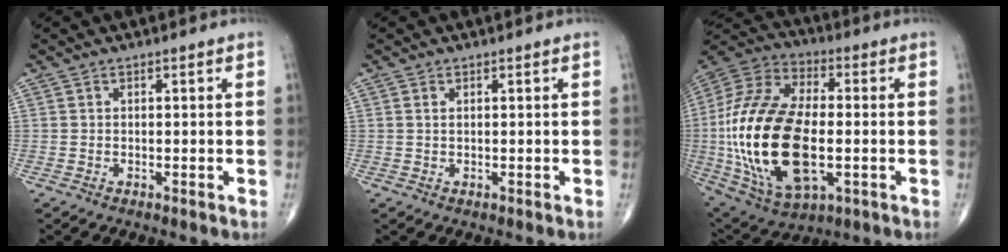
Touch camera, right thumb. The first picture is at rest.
{"total": 0.7, "force": [0.3, 0.3, 0.5], "torque": [-0.013, 0.003, 0.007]}
{"total": 28.5, "force": [-3.1, 14.4, 24.3], "torque": [-0.518, -0.002, -0.043]}